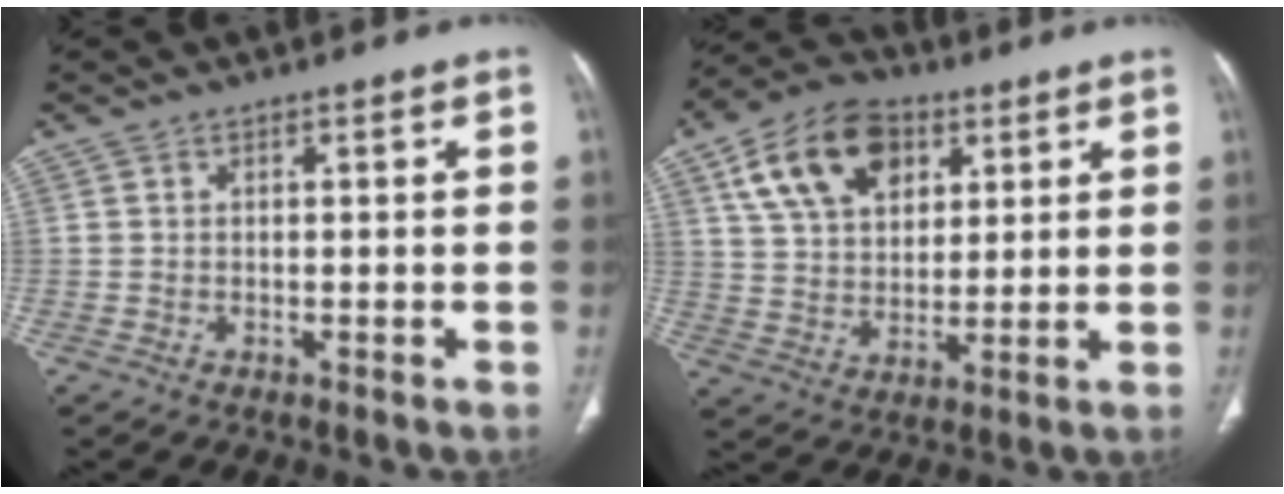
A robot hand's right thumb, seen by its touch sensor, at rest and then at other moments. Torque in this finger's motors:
{"motor_torque": [-0.64, 2.36, 0.77, 0.19, 0.11]}